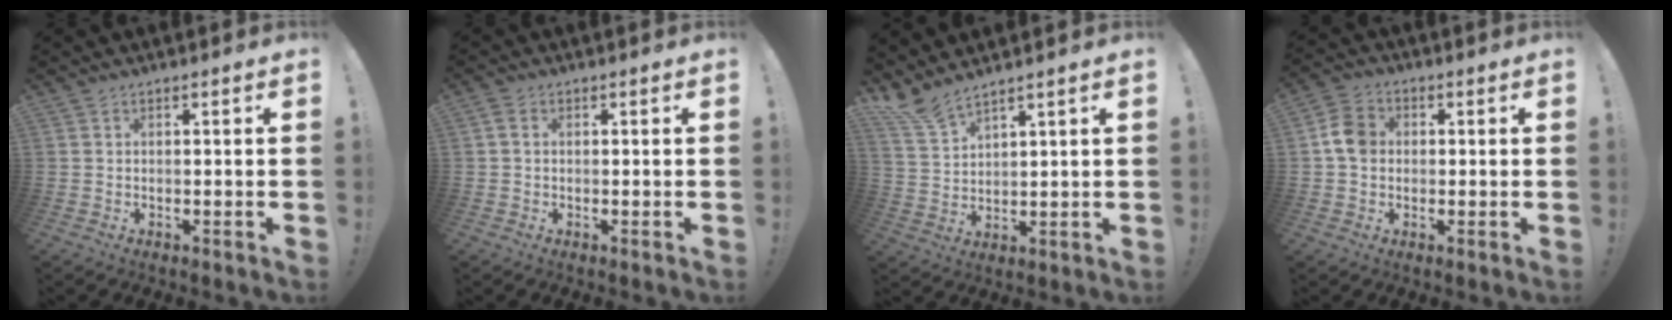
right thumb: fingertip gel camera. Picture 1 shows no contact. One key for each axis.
{"total": 1.8, "fx": 0.4, "fy": 1.4, "fz": 1.1, "tx": -0.018, "ty": 0.005, "tz": 0.006}
{"total": 7.3, "fx": 6.6, "fy": 1.2, "fz": 2.9, "tx": -0.060, "ty": -0.042, "tz": 0.125}
{"total": 7.4, "fx": 0.3, "fy": 6.1, "fz": 4.1, "tx": -0.066, "ty": 0.017, "tz": 0.009}